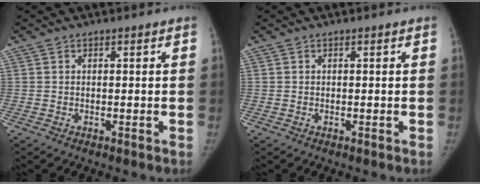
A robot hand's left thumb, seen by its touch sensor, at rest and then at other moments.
{"total": 0.0}